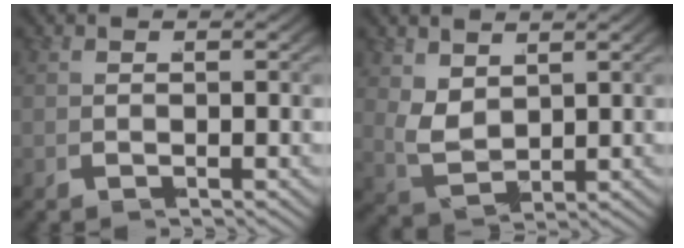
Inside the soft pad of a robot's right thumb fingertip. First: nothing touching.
{"total": 3.6, "force": [1.1, 2.4, 2.5], "torque": [-0.062, -0.018, 0.029]}